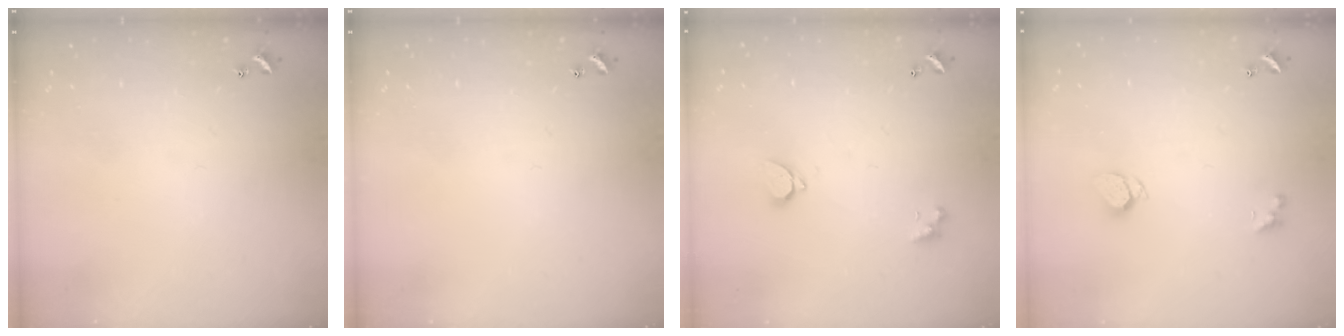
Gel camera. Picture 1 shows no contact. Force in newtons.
{"total": 0.0}
{"total": 2.1, "press": 1.8, "slide": 1.0}
{"total": 2.4, "press": 2.3, "slide": 0.6}